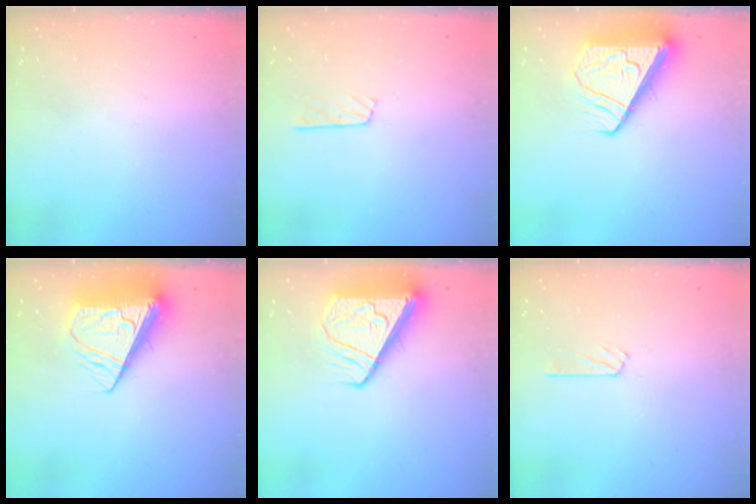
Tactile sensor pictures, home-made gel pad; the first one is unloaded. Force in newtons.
{"total": 3.2, "press": 3.2, "slide": 0.4}
{"total": 8.3, "press": 8.2, "slide": 1.1}
{"total": 11.2, "press": 11.1, "slide": 1.6}
{"total": 8.3, "press": 8.2, "slide": 1.1}
{"total": 2.3, "press": 2.3, "slide": 0.2}